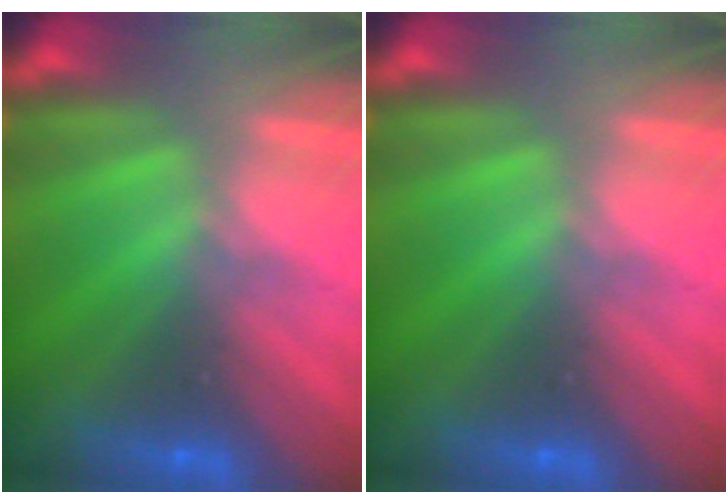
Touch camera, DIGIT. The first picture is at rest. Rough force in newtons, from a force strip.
{"total": 0.0}